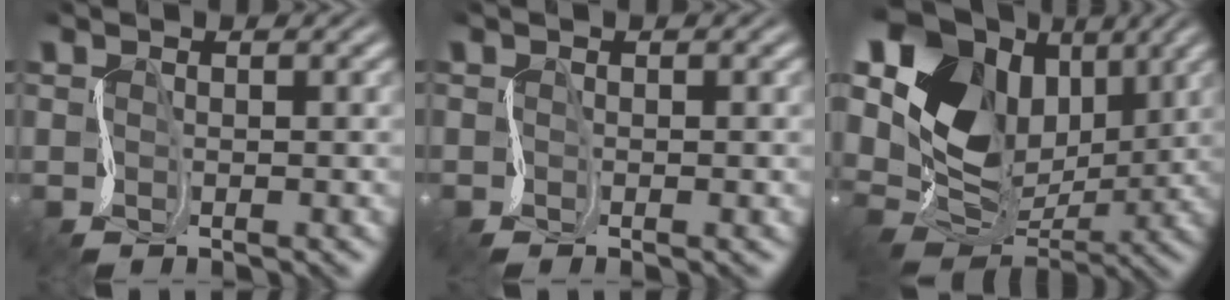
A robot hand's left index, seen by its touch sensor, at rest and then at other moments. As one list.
[{"total": 1.2, "force": [-0.2, 0.3, 1.1], "torque": [-0.009, -0.002, -0.003]}, {"total": 13.1, "force": [4.9, 9.9, 7.0], "torque": [-0.149, 0.019, 0.087]}]